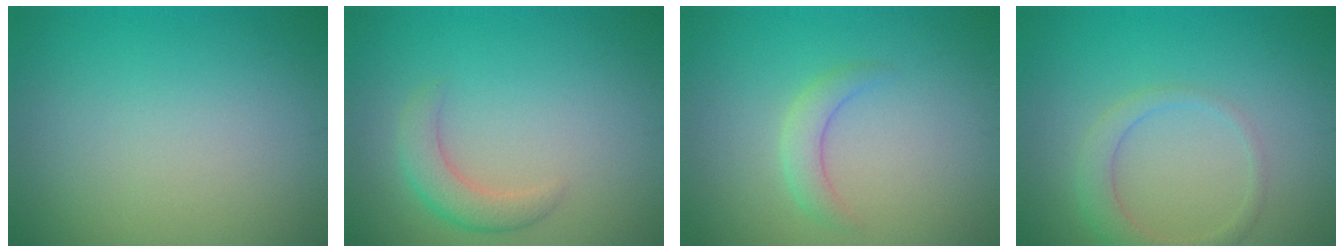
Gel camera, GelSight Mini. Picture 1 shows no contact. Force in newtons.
{"total": 2.7, "press": 2.6, "slide": 0.2}
{"total": 1.9, "press": 1.9, "slide": 0.1}
{"total": 2.4, "press": 2.4, "slide": 0.2}